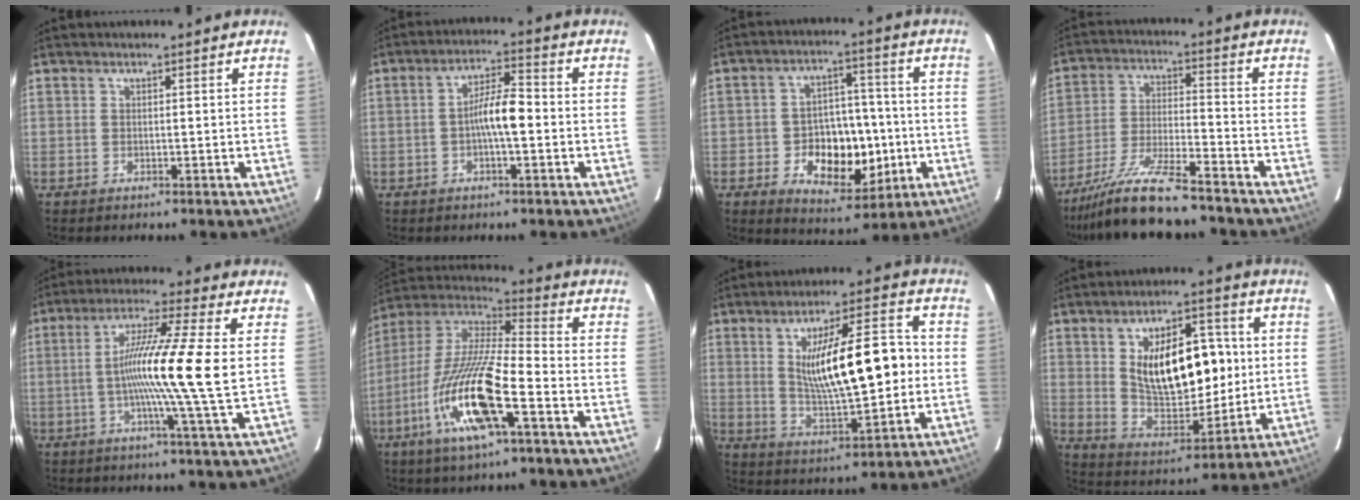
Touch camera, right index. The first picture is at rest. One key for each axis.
{"total": 6.2, "fx": -1.0, "fy": 1.2, "fz": 6.0, "tx": -0.110, "ty": 0.017, "tz": -0.019}
{"total": 12.2, "fx": -2.9, "fy": 7.1, "fz": 9.6, "tx": -0.147, "ty": 0.017, "tz": -0.035}
{"total": 12.5, "fx": -10.5, "fy": 0.9, "fz": 6.6, "tx": -0.123, "ty": -0.017, "tz": -0.188}
{"total": 13.6, "fx": -0.2, "fy": -2.0, "fz": 13.5, "tx": -0.242, "ty": -0.009, "tz": -0.014}
{"total": 17.8, "fx": -7.0, "fy": 2.9, "fz": 16.1, "tx": -0.337, "ty": -0.015, "tz": -0.132}
{"total": 15.6, "fx": 1.1, "fy": 3.5, "fz": 15.2, "tx": -0.256, "ty": 0.015, "tz": 0.026}
{"total": 16.2, "fx": 2.5, "fy": 7.6, "fz": 14.1, "tx": -0.238, "ty": 0.010, "tz": 0.052}